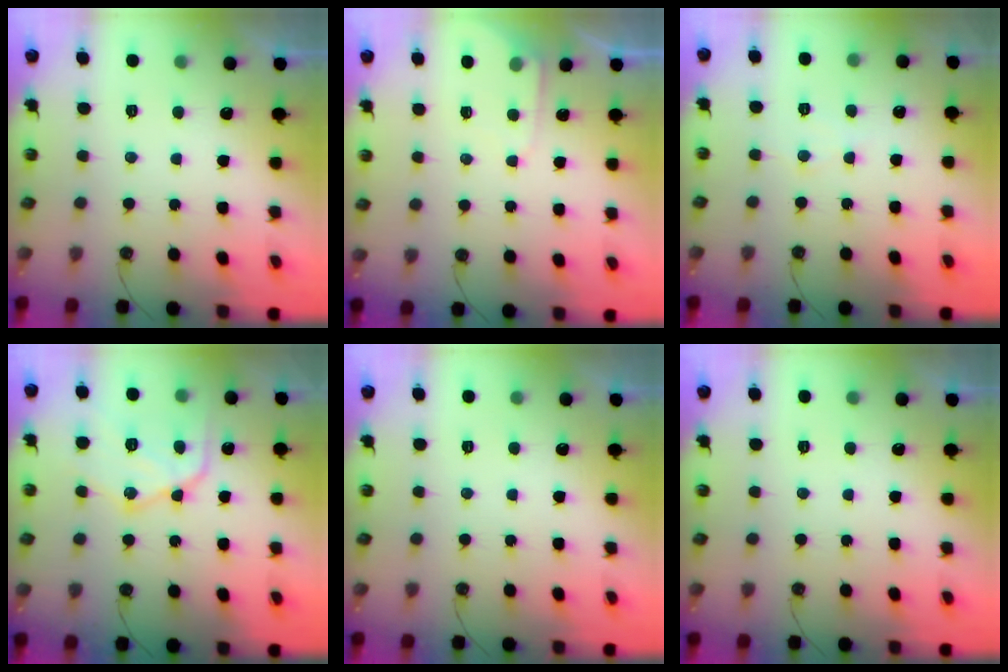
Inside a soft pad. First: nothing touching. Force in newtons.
{"total": 4.8, "press": 4.8, "slide": 0.7}
{"total": 4.8, "press": 4.7, "slide": 0.9}
{"total": 16.0, "press": 16.0, "slide": 1.6}
{"total": 0.0}
{"total": 0.0}